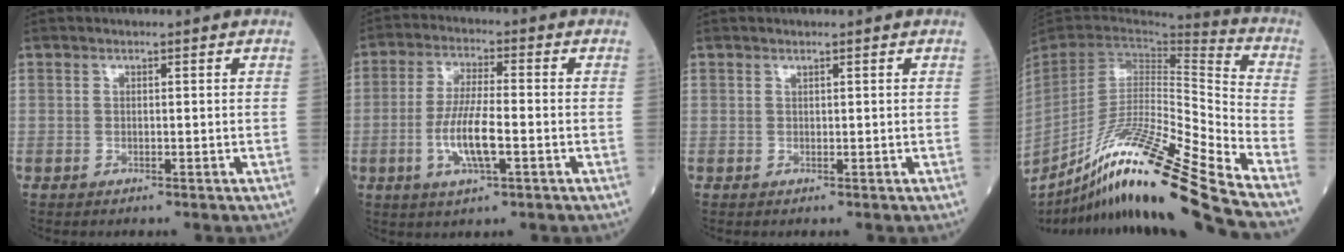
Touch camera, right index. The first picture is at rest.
{"total": 8.3, "force": [-2.2, 1.5, 7.9], "torque": [-0.163, -0.004, -0.043]}
{"total": 0.0}
{"total": 26.1, "force": [-20.1, -2.3, 16.5], "torque": [-0.269, -0.054, -0.358]}